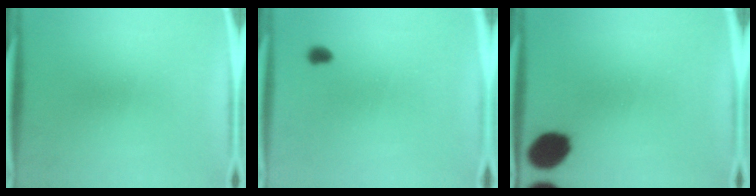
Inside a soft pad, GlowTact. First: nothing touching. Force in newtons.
{"total": 1.3}
{"total": 9.8}